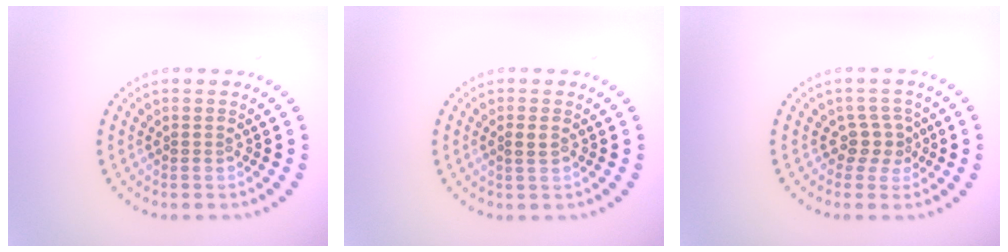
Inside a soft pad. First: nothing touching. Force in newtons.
{"total": 1.1, "press": 1.0, "slide": 0.4}
{"total": 2.2, "press": 1.6, "slide": 1.4}